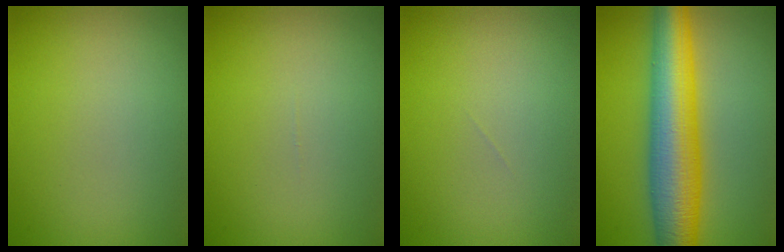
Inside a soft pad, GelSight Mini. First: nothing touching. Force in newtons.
{"total": 0.0}
{"total": 0.0}
{"total": 10.0, "press": 10.0, "slide": 0.2}